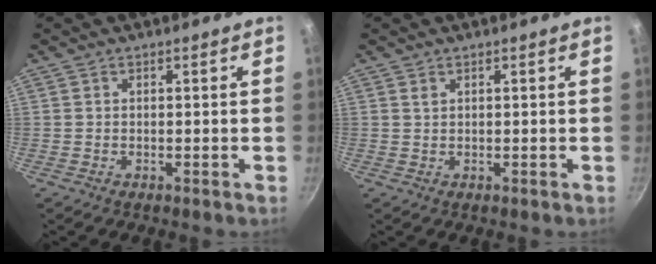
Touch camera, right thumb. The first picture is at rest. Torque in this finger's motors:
{"motor_torque": [0.35, 0.34, -0.18, 0.05, 0.02]}